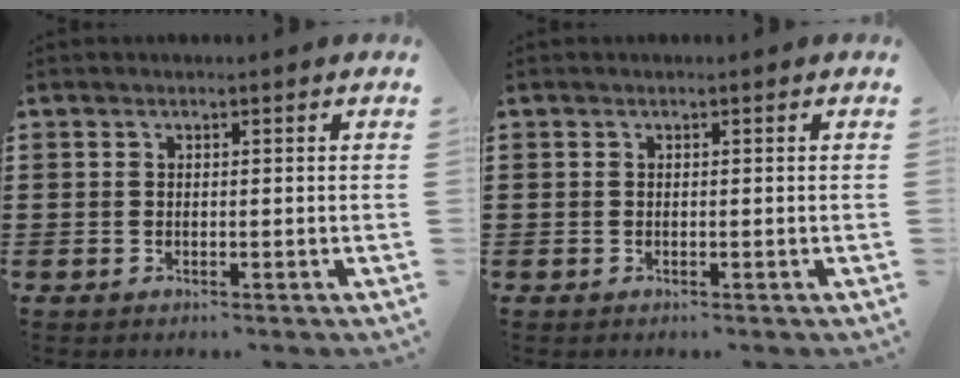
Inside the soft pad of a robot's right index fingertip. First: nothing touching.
{"total": 0.0}